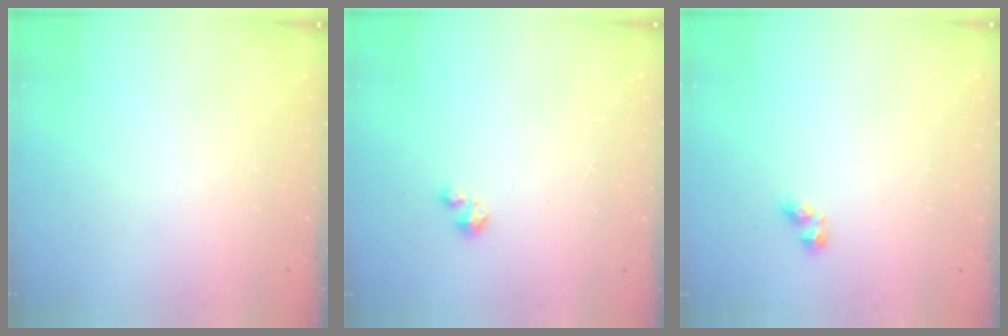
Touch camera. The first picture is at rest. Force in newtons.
{"total": 1.7, "press": 1.7, "slide": 0.2}
{"total": 2.9, "press": 2.6, "slide": 1.1}